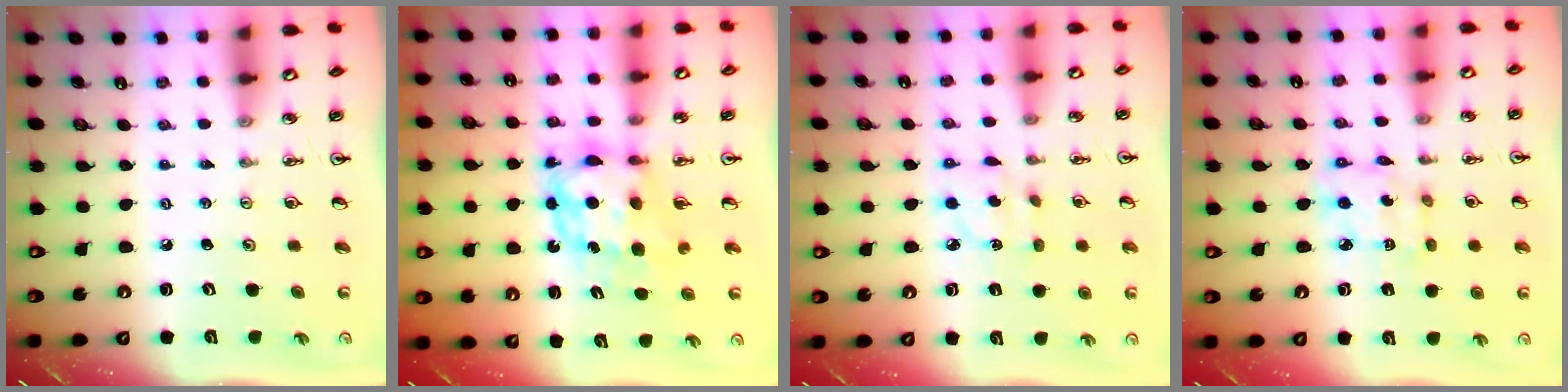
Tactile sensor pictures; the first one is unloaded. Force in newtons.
{"total": 7.7, "press": 7.7, "slide": 0.7}
{"total": 4.1, "press": 4.1, "slide": 0.2}
{"total": 5.9, "press": 5.9, "slide": 0.2}